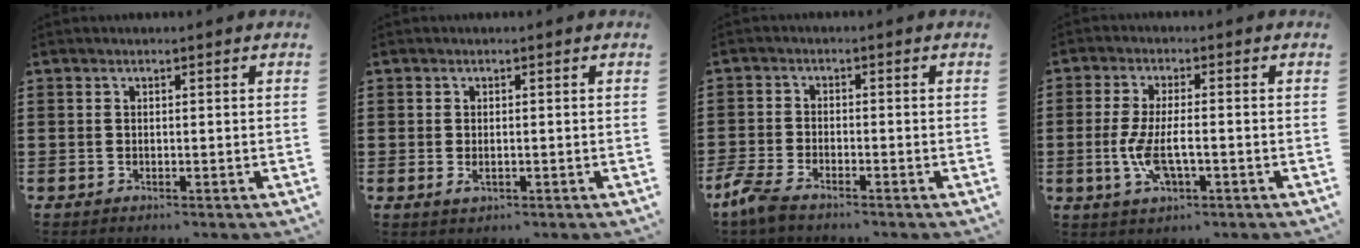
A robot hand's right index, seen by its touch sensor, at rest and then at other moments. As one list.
[{"total": 1.3, "force": [-0.3, 0.6, 1.1], "torque": [-0.022, -0.001, -0.005]}, {"total": 3.3, "force": [-3.0, 0.6, 1.4], "torque": [-0.053, -0.006, -0.067]}, {"total": 6.6, "force": [-1.6, 2.4, 5.9], "torque": [-0.130, -0.003, -0.034]}]